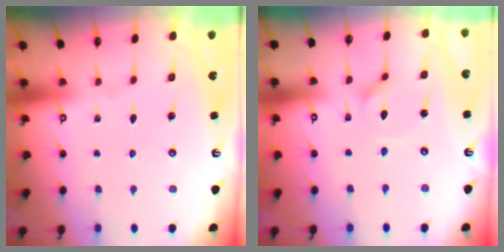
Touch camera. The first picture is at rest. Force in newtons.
{"total": 1.8, "press": 1.8, "slide": 0.3}